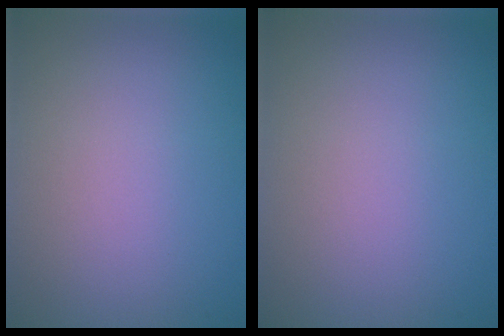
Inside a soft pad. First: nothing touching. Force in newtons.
{"total": 0.0}